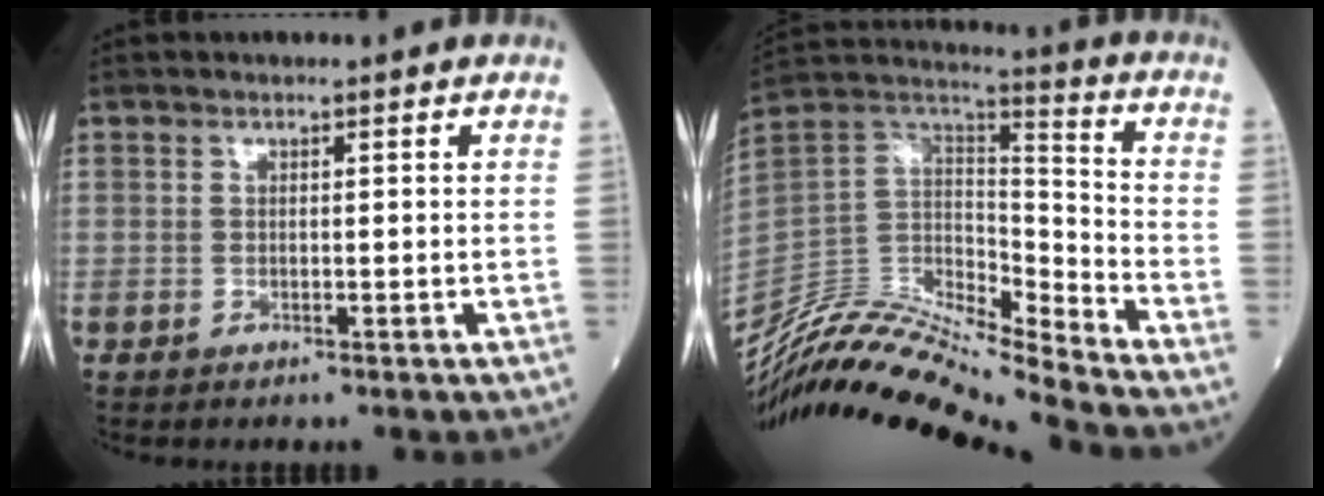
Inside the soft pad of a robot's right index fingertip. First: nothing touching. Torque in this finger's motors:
{"motor_torque": [0.18, -0.79, 0.07, -0.01]}